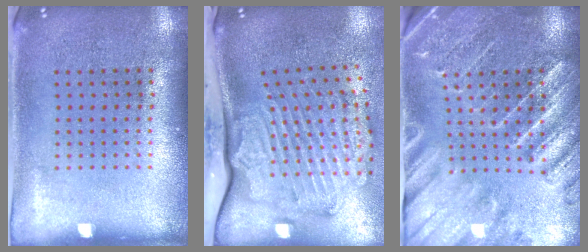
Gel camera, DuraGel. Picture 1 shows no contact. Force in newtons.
{"total": 2.8, "press": 2.2, "slide": 1.7}
{"total": 3.2, "press": 3.0, "slide": 1.1}